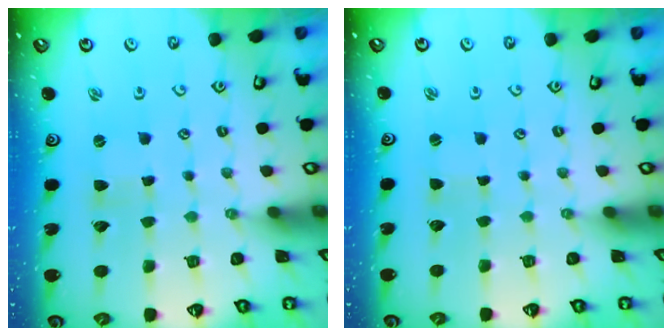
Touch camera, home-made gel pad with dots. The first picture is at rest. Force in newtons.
{"total": 0.0}